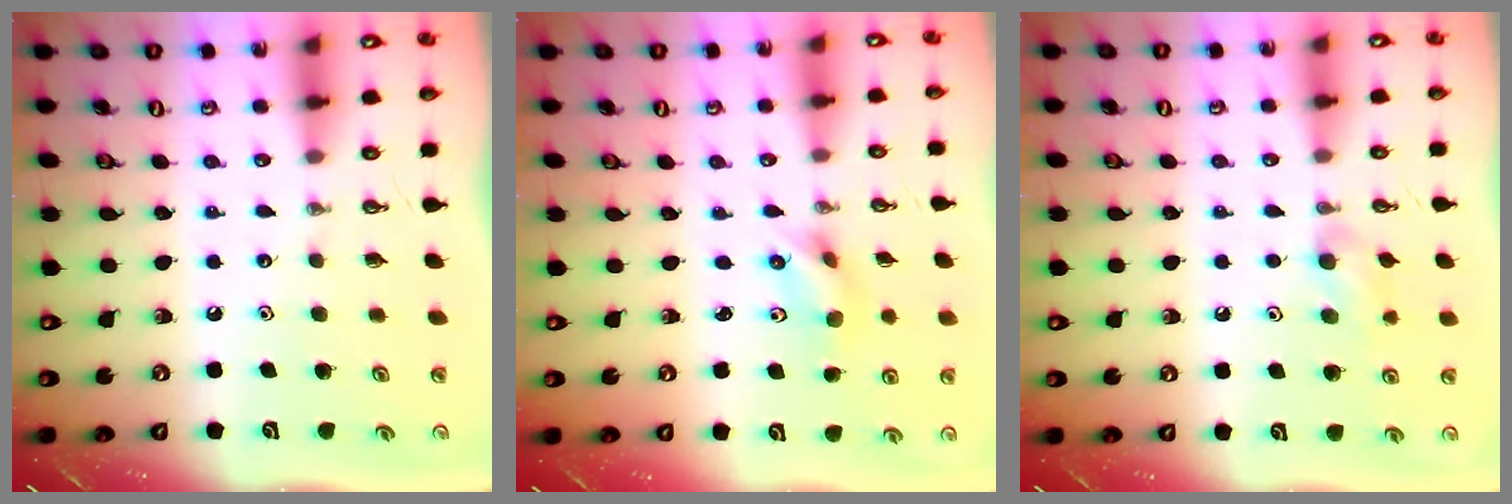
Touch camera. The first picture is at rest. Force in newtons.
{"total": 7.3, "press": 2.5, "slide": 6.8}
{"total": 7.5, "press": 7.4, "slide": 1.3}